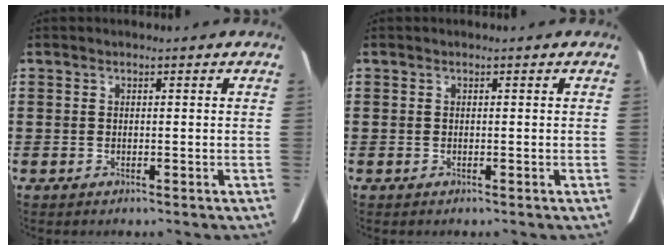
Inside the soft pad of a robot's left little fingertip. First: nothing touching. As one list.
[{"total": 0.0}]